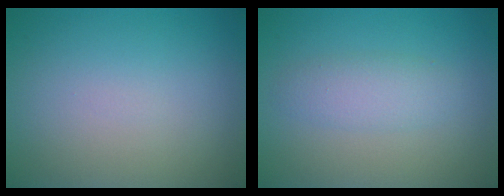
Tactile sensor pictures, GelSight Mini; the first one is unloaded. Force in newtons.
{"total": 2.3, "press": 2.3, "slide": 0.1}